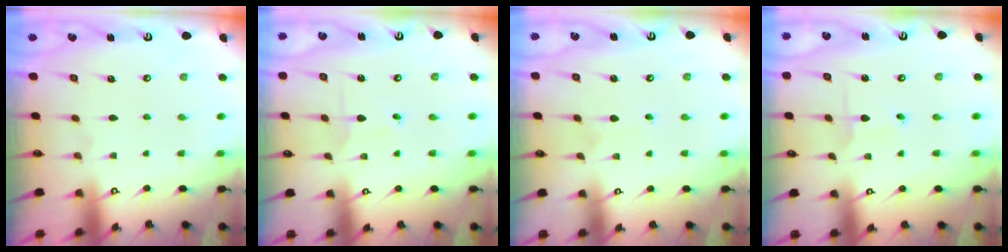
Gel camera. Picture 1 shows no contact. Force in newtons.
{"total": 2.7, "press": 2.7, "slide": 0.3}
{"total": 1.3, "press": 1.3, "slide": 0.1}
{"total": 2.3, "press": 2.3, "slide": 0.2}